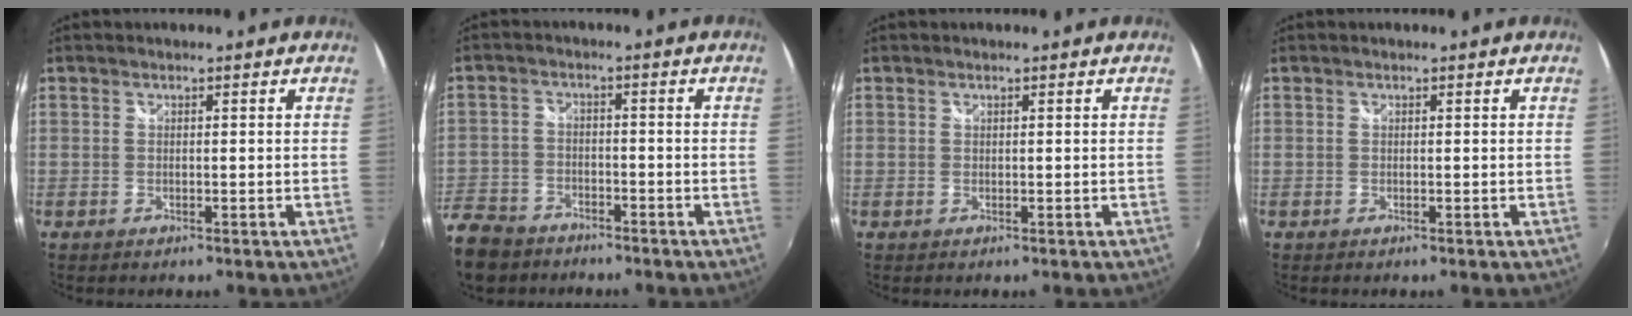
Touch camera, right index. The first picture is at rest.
{"total": 12.2, "force": [-8.2, 8.0, 4.1], "torque": [-0.137, -0.009, -0.151]}
{"total": 0.0}
{"total": 0.0}